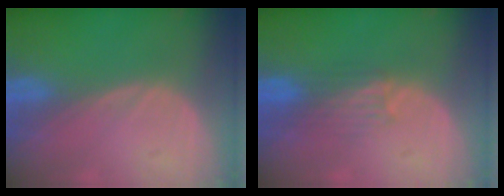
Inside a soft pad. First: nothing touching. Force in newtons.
{"total": 3.4, "press": 3.3, "slide": 0.5}